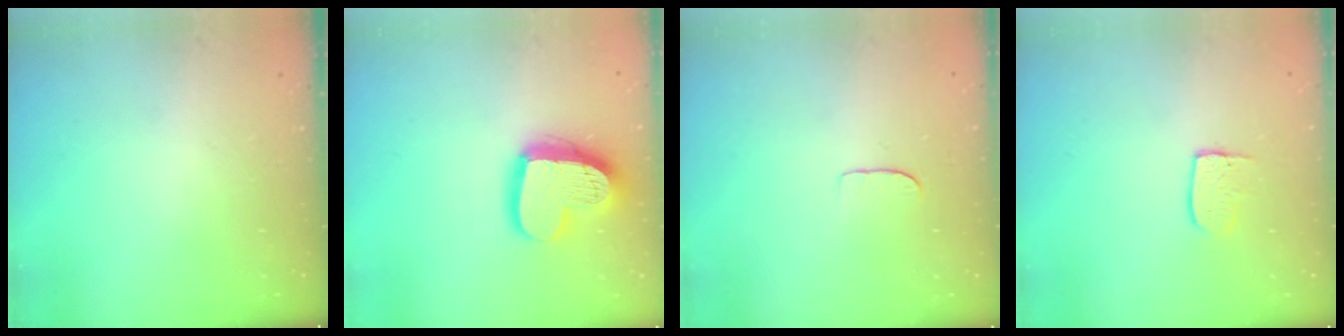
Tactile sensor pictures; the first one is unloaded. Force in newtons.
{"total": 17.0, "press": 17.0, "slide": 1.5}
{"total": 4.5, "press": 4.5, "slide": 0.3}
{"total": 6.7, "press": 6.7, "slide": 0.4}